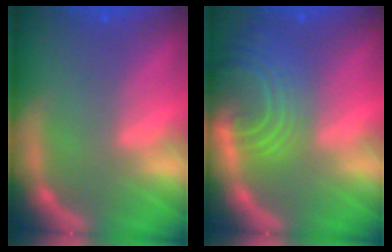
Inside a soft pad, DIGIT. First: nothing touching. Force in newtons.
{"total": 9.0}